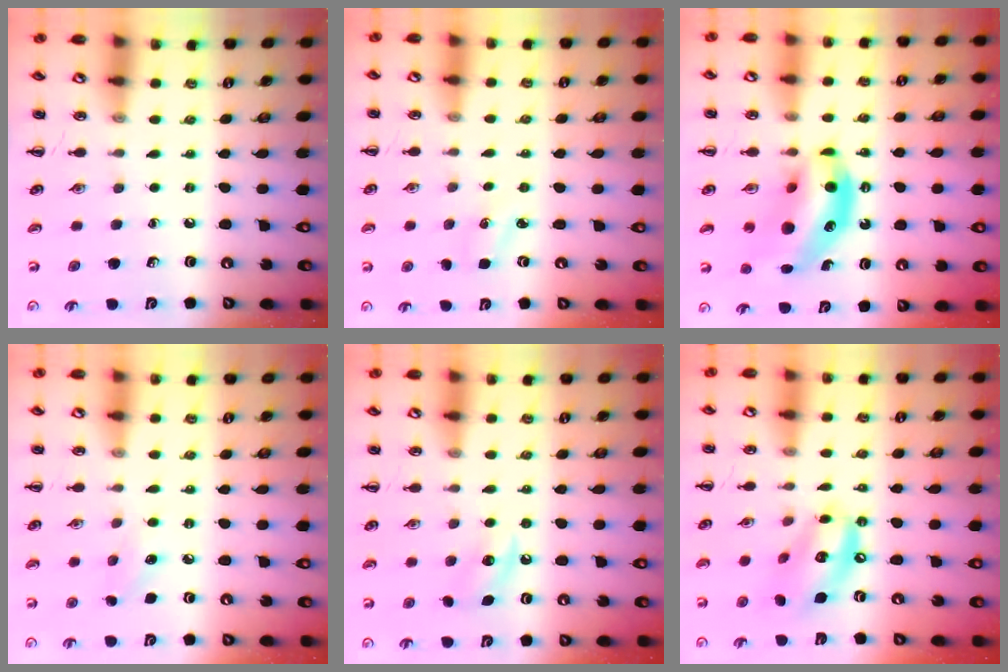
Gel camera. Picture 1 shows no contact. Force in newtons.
{"total": 2.7, "press": 2.6, "slide": 0.8}
{"total": 13.4, "press": 12.9, "slide": 3.5}
{"total": 6.2, "press": 6.0, "slide": 1.7}
{"total": 6.4, "press": 6.2, "slide": 1.8}
{"total": 12.5, "press": 12.2, "slide": 3.0}